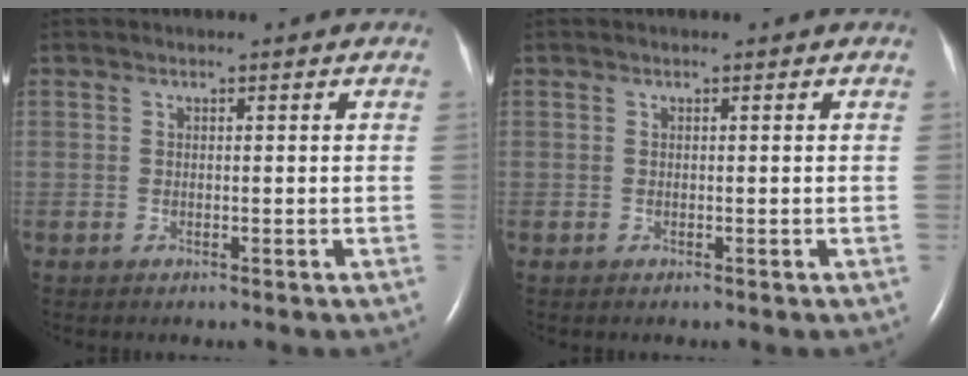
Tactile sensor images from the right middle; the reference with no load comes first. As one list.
[{"total": 0.0}]